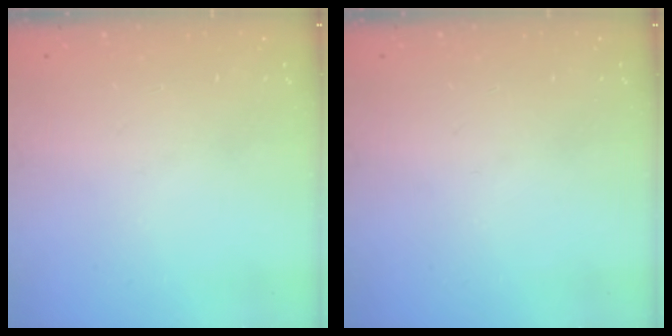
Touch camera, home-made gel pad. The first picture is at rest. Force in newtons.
{"total": 0.0}